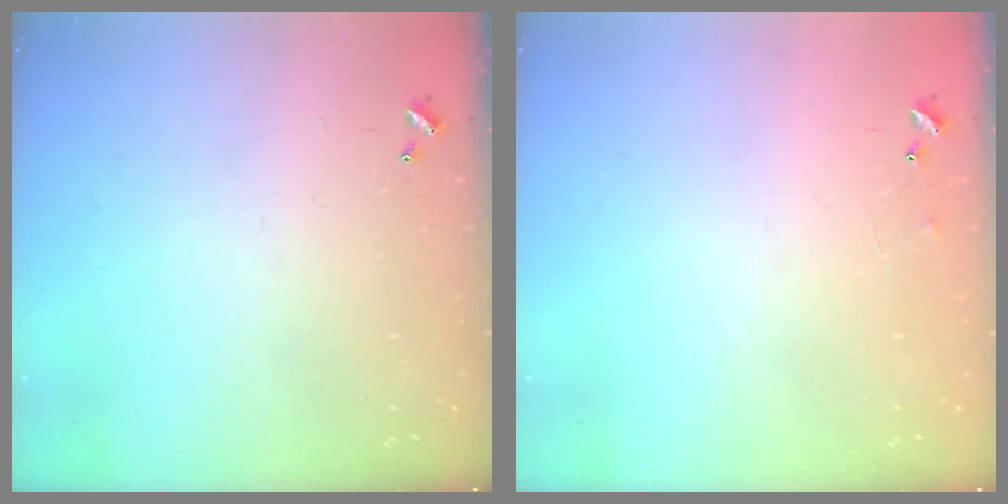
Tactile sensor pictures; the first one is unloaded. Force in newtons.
{"total": 6.4, "press": 6.3, "slide": 0.5}